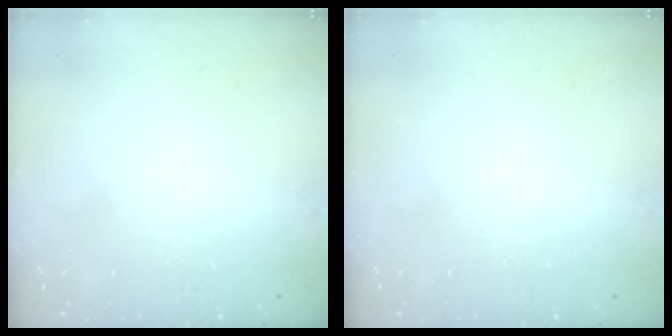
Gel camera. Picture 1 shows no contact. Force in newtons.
{"total": 0.0}